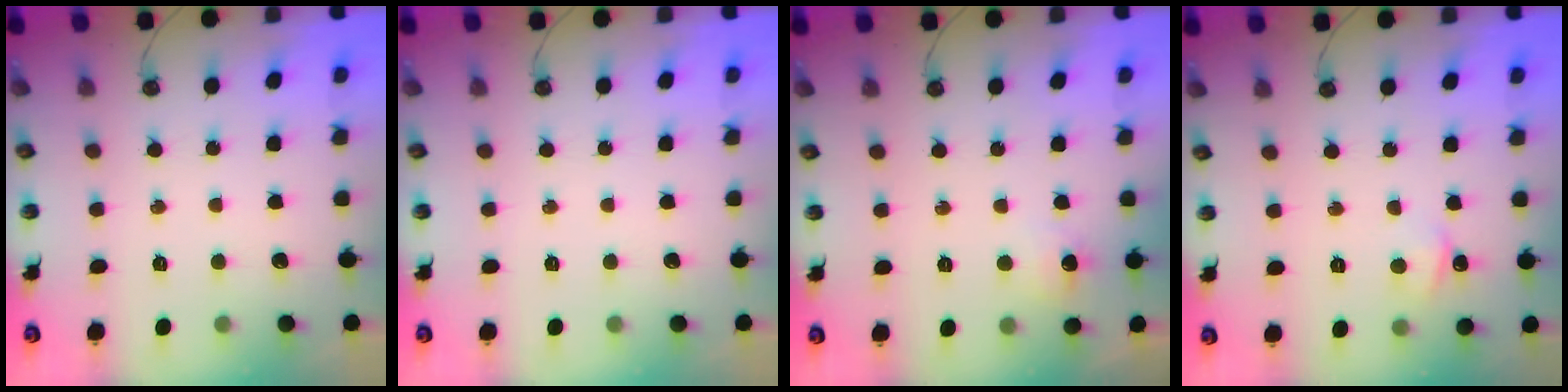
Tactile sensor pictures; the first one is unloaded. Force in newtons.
{"total": 0.0}
{"total": 5.9, "press": 5.8, "slide": 0.6}
{"total": 1.9, "press": 1.9, "slide": 0.2}